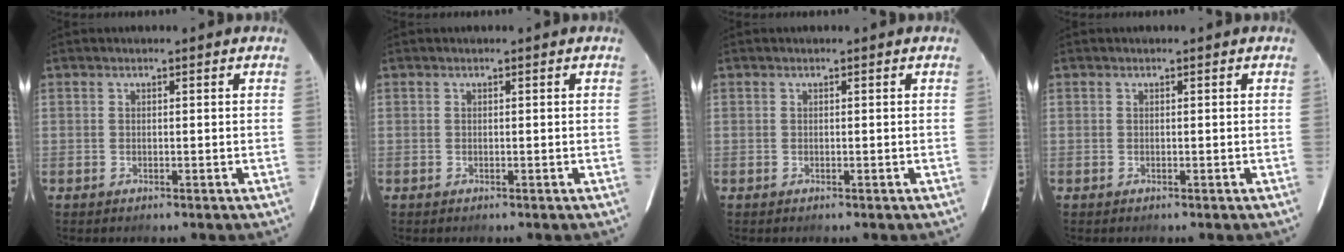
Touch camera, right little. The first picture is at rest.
{"total": 0.0}
{"total": 0.0}
{"total": 0.0}